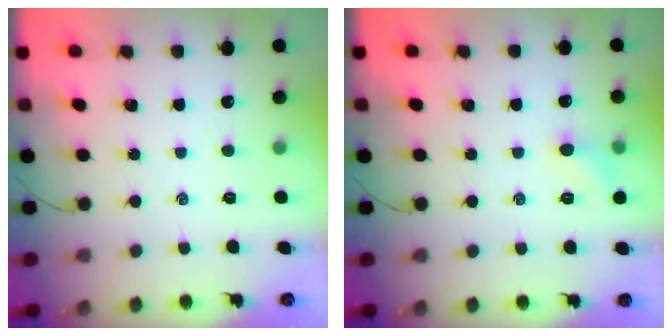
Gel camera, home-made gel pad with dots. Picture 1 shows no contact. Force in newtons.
{"total": 5.8, "press": 5.6, "slide": 1.6}